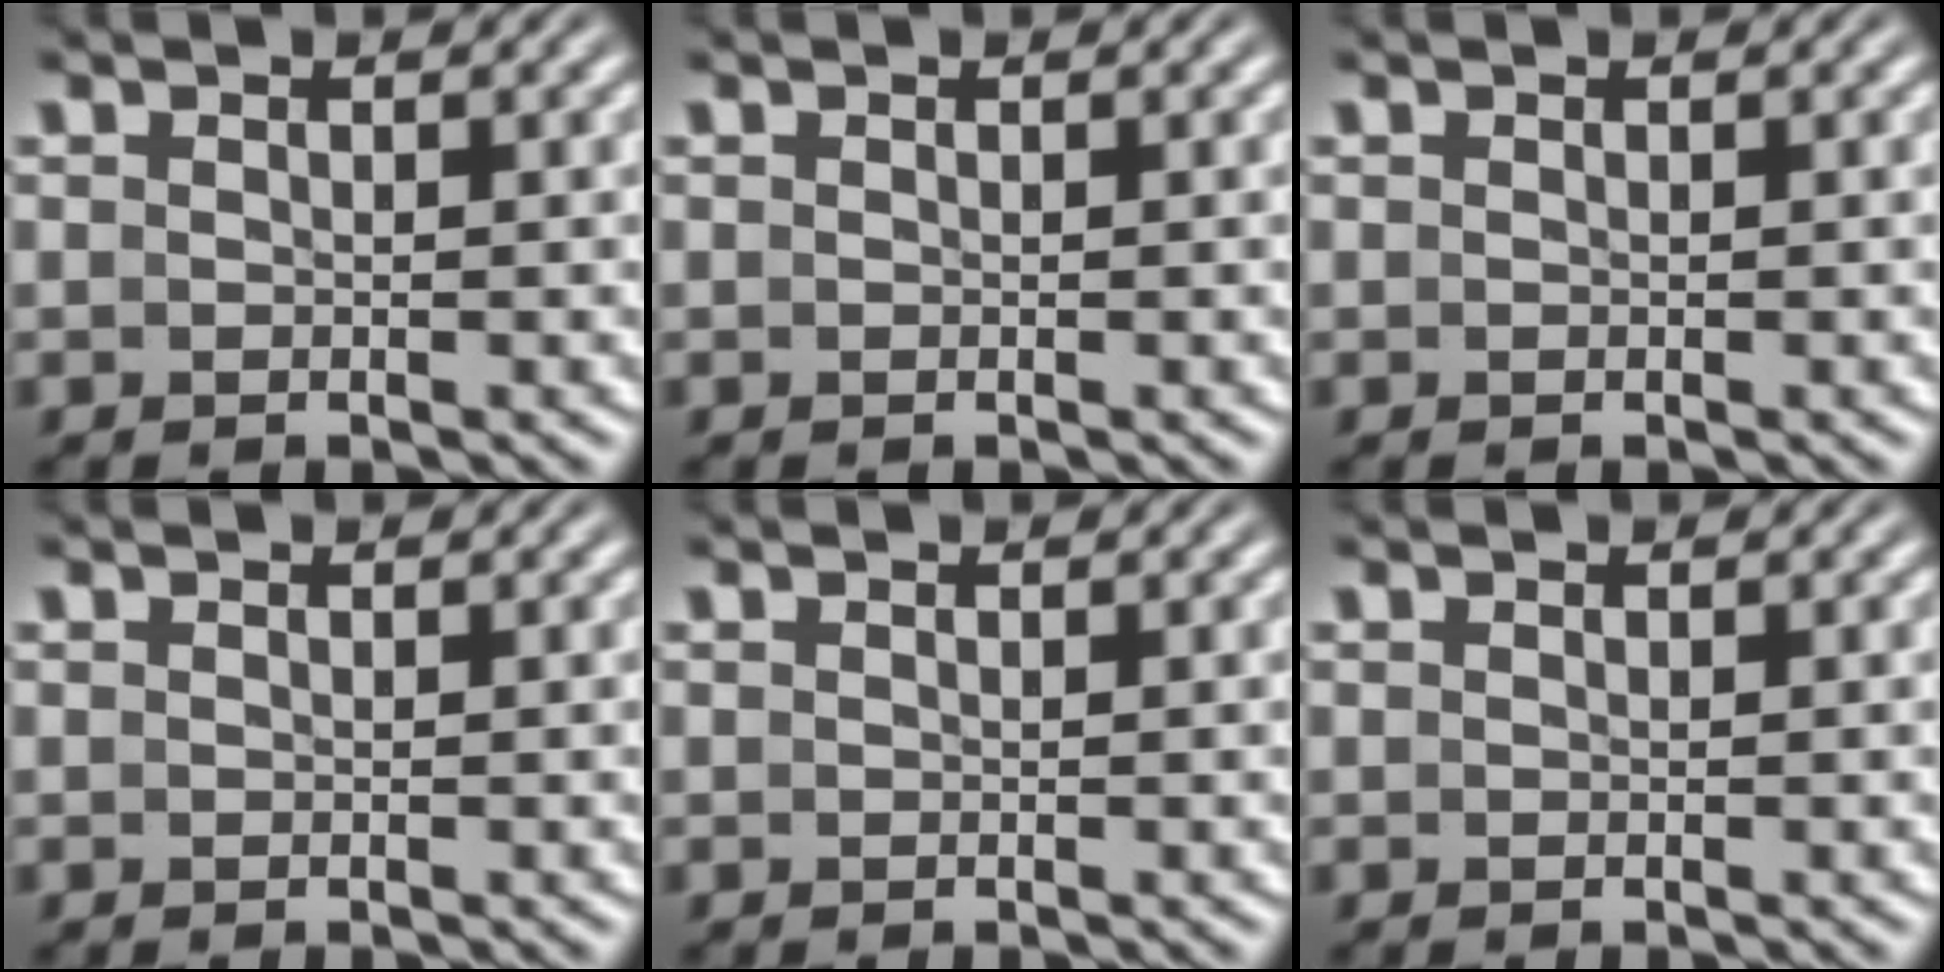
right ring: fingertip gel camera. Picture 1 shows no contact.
{"total": 0.0}
{"total": 0.0}
{"total": 0.0}
{"total": 0.0}
{"total": 0.0}